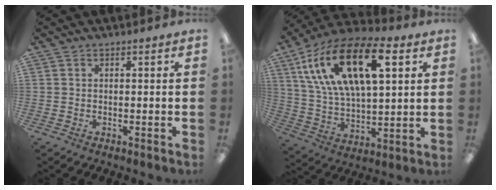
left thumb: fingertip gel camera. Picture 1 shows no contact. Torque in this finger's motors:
{"motor_torque": [2.48, 2.53, 1.51, -1.26, 0.60]}